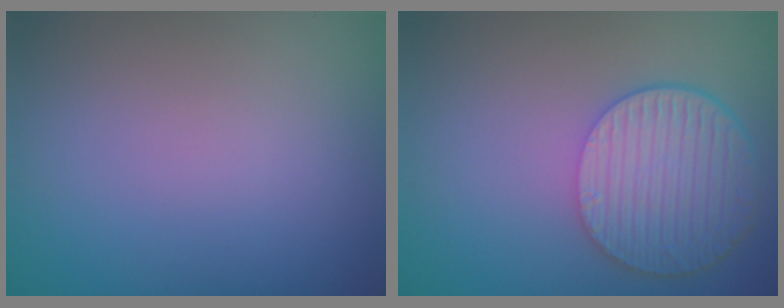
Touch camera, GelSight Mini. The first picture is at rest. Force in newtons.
{"total": 6.1, "press": 4.5, "slide": 4.0}